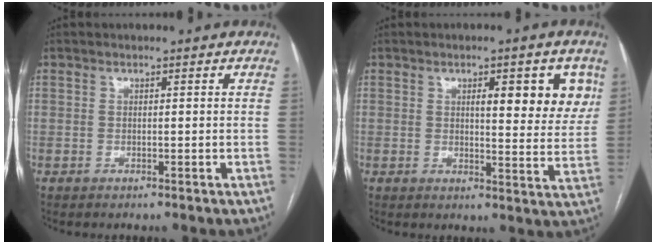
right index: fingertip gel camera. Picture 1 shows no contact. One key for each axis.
{"total": 8.8, "fx": 3.6, "fy": 2.5, "fz": 7.6, "tx": -0.090, "ty": -0.001, "tz": 0.045}